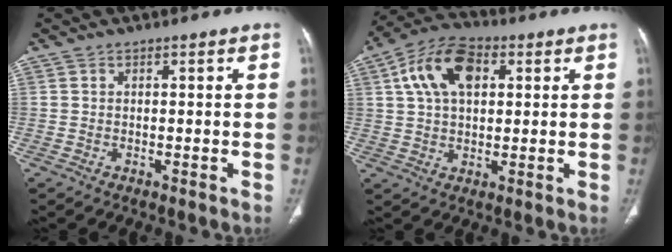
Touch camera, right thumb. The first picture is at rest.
{"total": 12.5, "force": [3.9, 7.5, 9.2], "torque": [-0.159, 0.015, 0.063]}